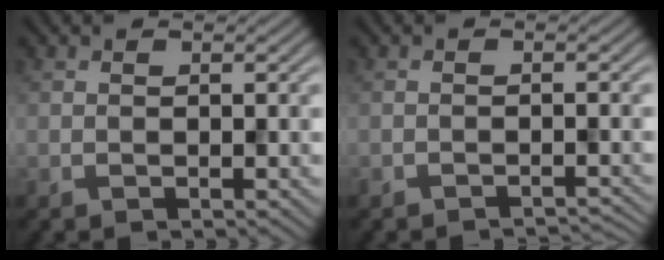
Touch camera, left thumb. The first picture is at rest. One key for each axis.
{"total": 1.8, "fx": -1.7, "fy": 0.2, "fz": 0.4, "tx": 0.004, "ty": 0.000, "tz": -0.027}